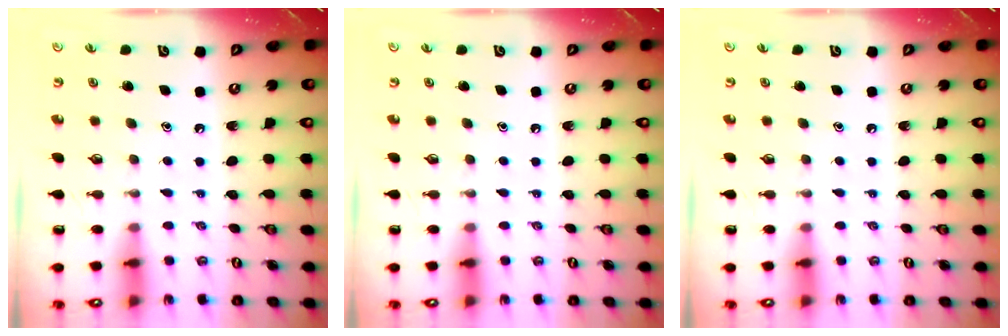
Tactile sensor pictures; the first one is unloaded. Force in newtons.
{"total": 0.0}
{"total": 0.0}